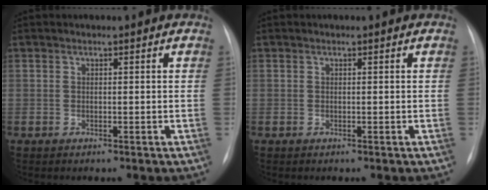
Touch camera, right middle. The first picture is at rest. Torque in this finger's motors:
{"motor_torque": [0.00, 0.00, 0.00, 0.00]}